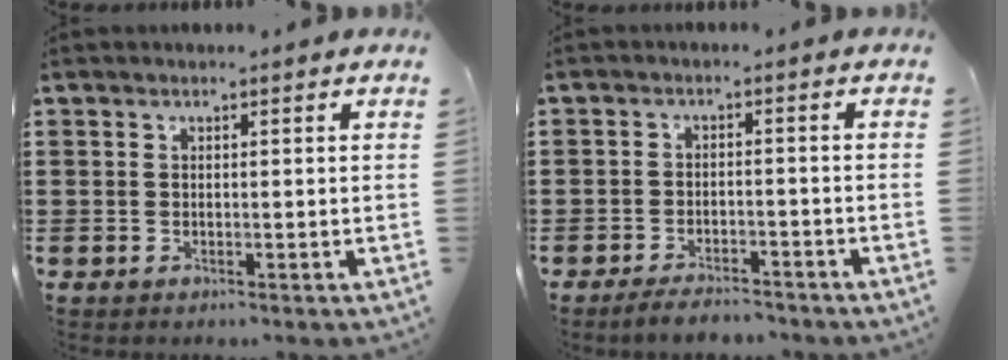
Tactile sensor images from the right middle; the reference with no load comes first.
{"total": 3.2, "force": [-3.1, 0.6, 0.5], "torque": [-0.011, 0.004, -0.064]}